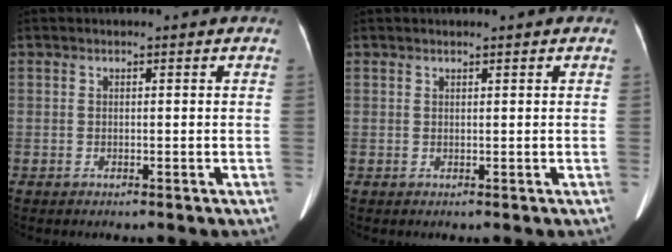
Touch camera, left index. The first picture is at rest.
{"total": 0.5, "force": [0.4, -0.1, 0.3], "torque": [-0.008, 0.004, 0.013]}